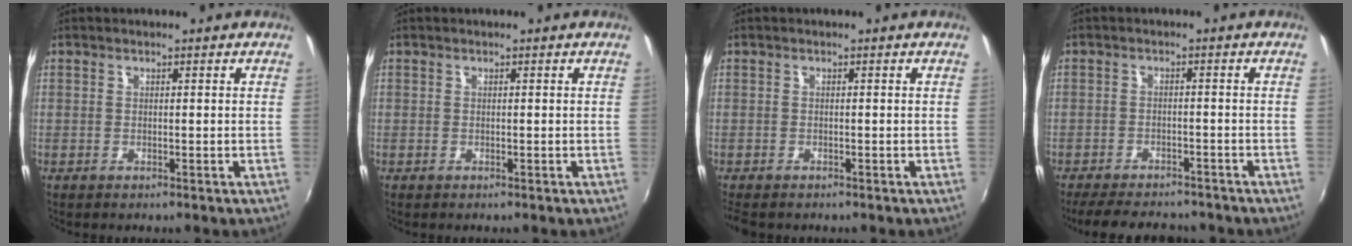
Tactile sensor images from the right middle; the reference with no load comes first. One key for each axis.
{"total": 0.0}
{"total": 2.9, "fx": -2.4, "fy": 1.1, "fz": 1.2, "tx": -0.029, "ty": -0.018, "tz": -0.038}
{"total": 11.2, "fx": -9.6, "fy": 3.6, "fz": 4.5, "tx": -0.106, "ty": -0.011, "tz": -0.140}